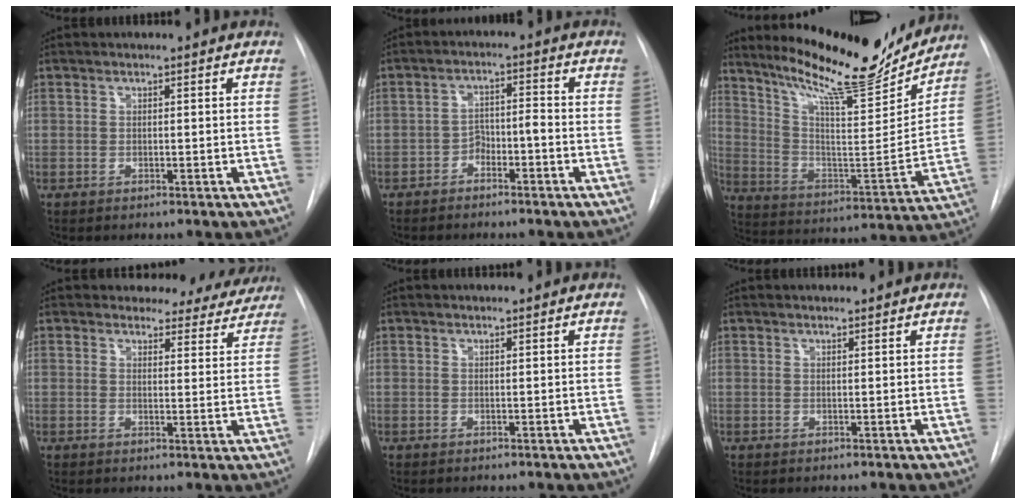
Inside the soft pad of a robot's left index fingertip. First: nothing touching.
{"total": 3.6, "force": [-2.4, 1.4, 2.3], "torque": [-0.037, 0.018, -0.039]}
{"total": 21.4, "force": [19.0, 2.8, 9.5], "torque": [-0.160, -0.046, 0.289]}
{"total": 9.4, "force": [8.8, 3.4, 0.3], "torque": [0.029, -0.017, 0.079]}
{"total": 0.5, "force": [0.5, 0.0, 0.0], "torque": [-0.003, 0.007, 0.010]}
{"total": 1.1, "force": [1.1, 0.1, 0.1], "torque": [-0.006, 0.011, 0.021]}